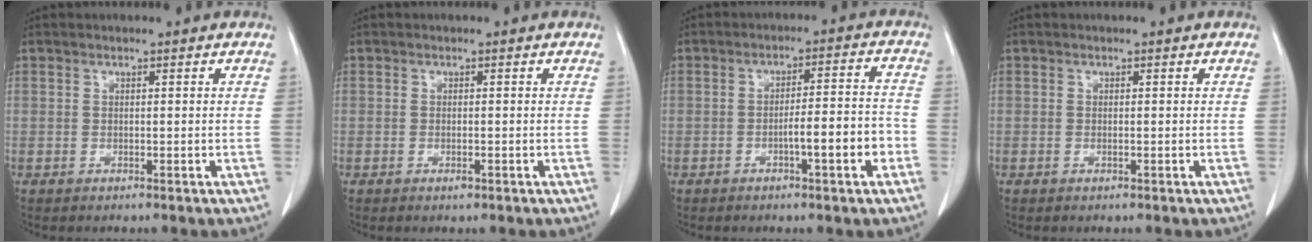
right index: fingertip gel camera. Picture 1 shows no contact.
{"total": 0.7, "force": [-0.4, 0.1, 0.6], "torque": [-0.014, -0.002, -0.004]}
{"total": 7.0, "force": [-2.8, 0.6, 6.5], "torque": [-0.097, 0.015, -0.040]}
{"total": 0.0}